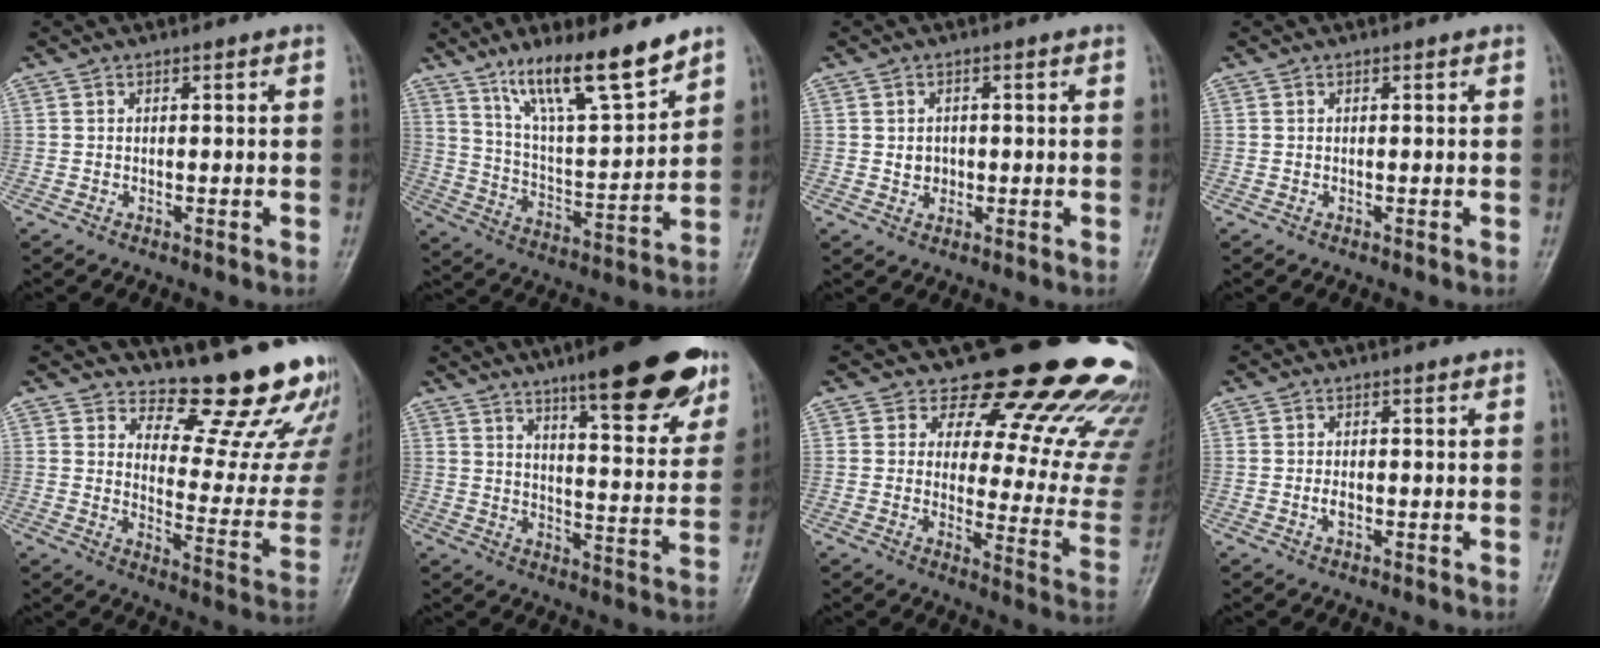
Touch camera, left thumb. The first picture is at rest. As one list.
[{"total": 15.8, "force": [11.4, 3.1, 10.4], "torque": [-0.160, -0.069, 0.209]}, {"total": 2.2, "force": [0.1, 2.0, 1.0], "torque": [-0.004, 0.002, 0.003]}, {"total": 0.0}, {"total": 18.1, "force": [15.5, 5.3, 7.8], "torque": [-0.046, -0.157, 0.191]}, {"total": 20.7, "force": [13.1, 5.1, 15.1], "torque": [-0.170, -0.058, 0.185]}, {"total": 23.9, "force": [19.1, 9.3, 11.0], "torque": [-0.094, -0.126, 0.224]}, {"total": 1.5, "force": [-0.1, 0.9, 1.1], "torque": [-0.016, 0.000, -0.002]}]